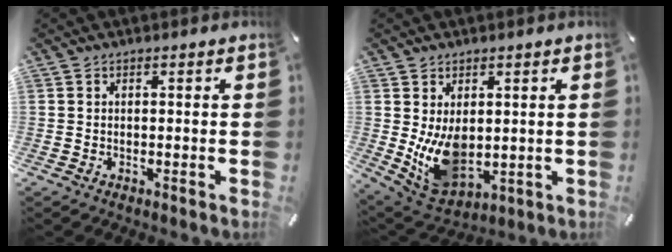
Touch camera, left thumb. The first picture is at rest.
{"total": 10.8, "force": [1.0, 7.4, 7.8], "torque": [-0.164, -0.017, 0.025]}